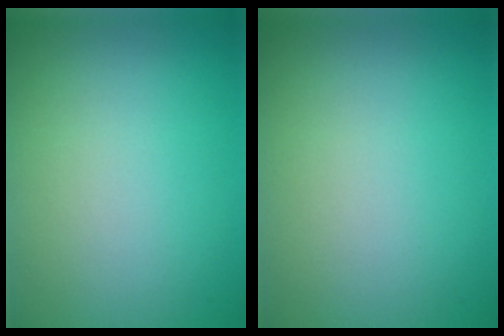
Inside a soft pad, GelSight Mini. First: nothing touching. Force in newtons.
{"total": 0.0}